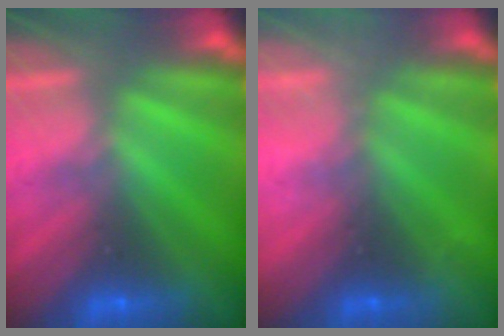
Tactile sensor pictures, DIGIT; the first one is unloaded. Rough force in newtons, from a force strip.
{"total": 2.3}